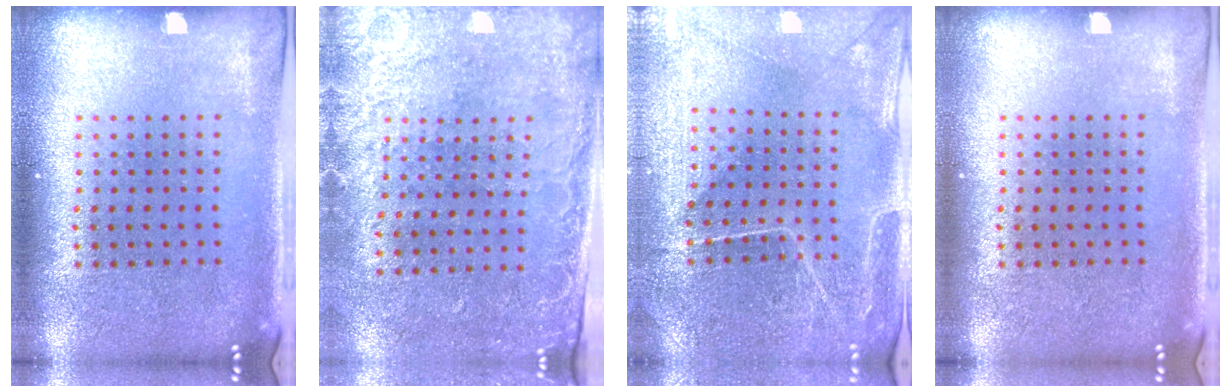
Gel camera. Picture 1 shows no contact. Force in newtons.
{"total": 2.7, "press": 2.2, "slide": 1.5}
{"total": 0.8, "press": 0.7, "slide": 0.4}
{"total": 0.0}